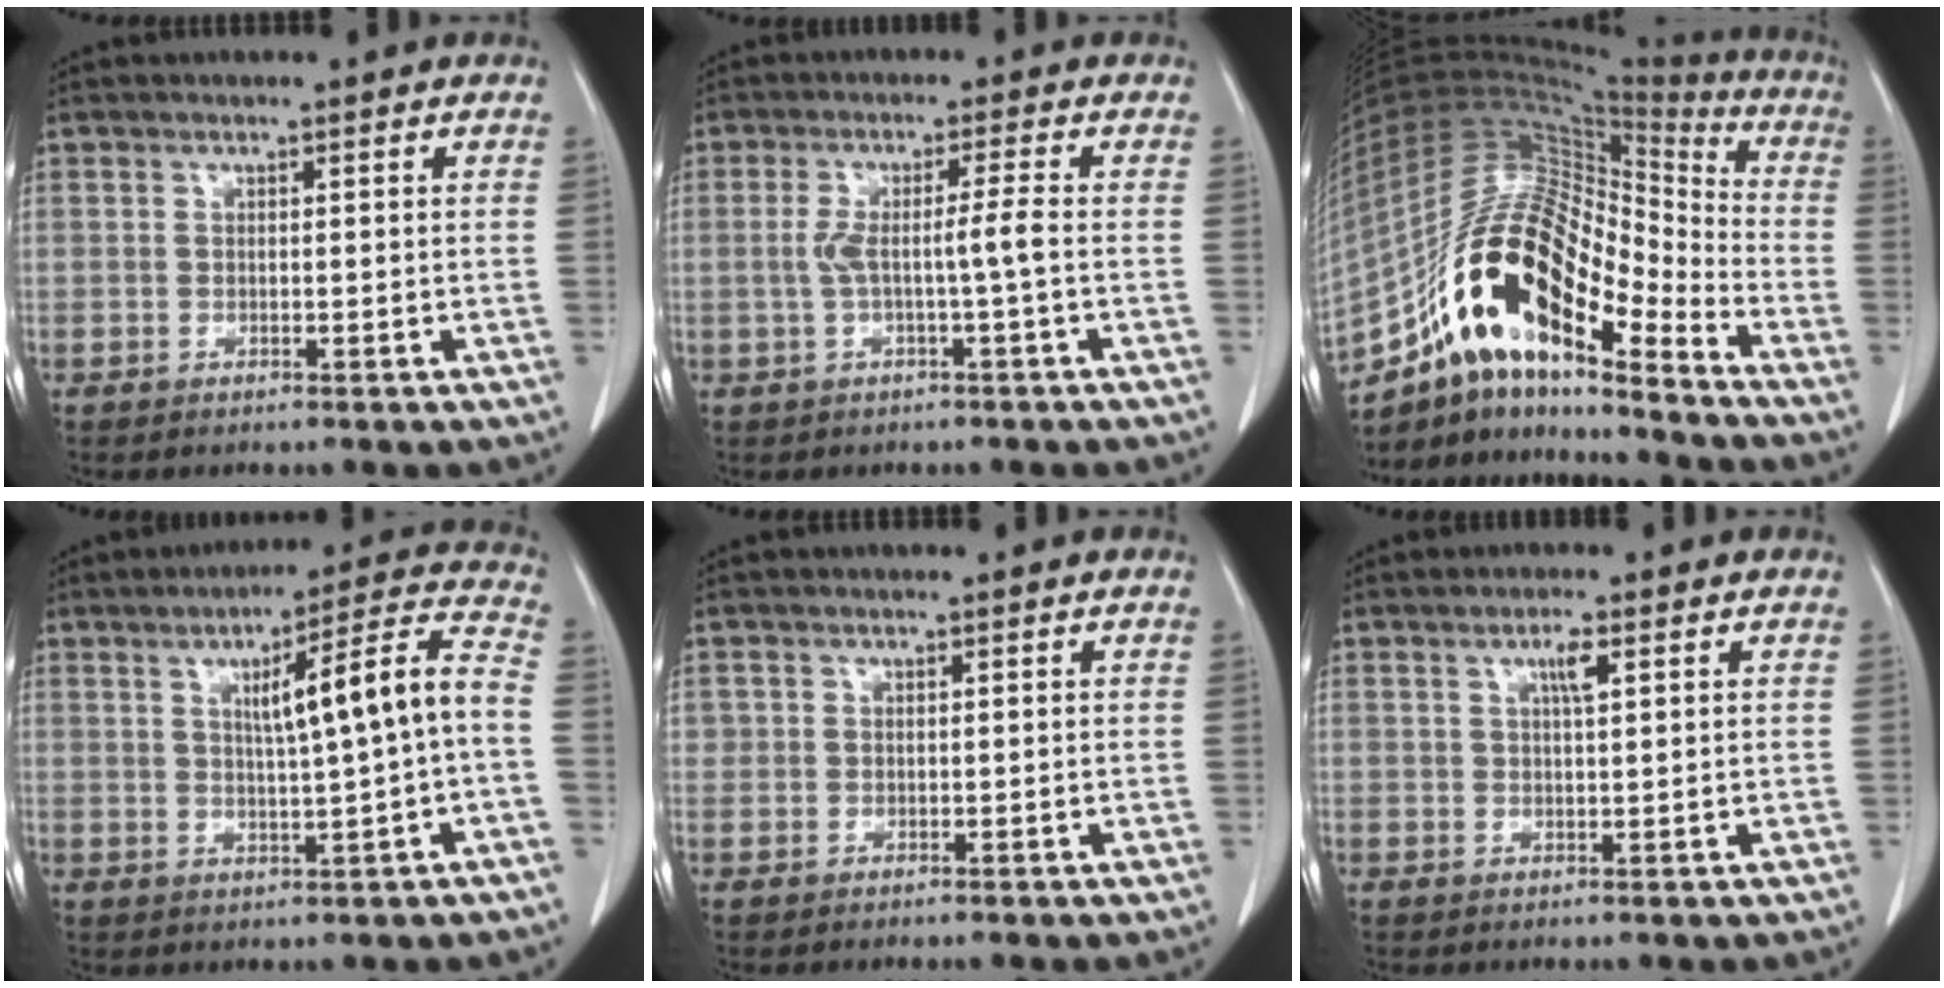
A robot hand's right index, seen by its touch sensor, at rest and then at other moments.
{"total": 4.1, "force": [-0.5, -0.6, 4.1], "torque": [-0.078, 0.010, -0.003]}
{"total": 21.6, "force": [-13.0, 6.4, 16.0], "torque": [-0.331, 0.020, -0.229]}
{"total": 11.0, "force": [0.5, -0.1, 11.0], "torque": [-0.161, 0.020, 0.009]}
{"total": 0.8, "force": [0.2, 0.7, 0.0], "torque": [0.013, 0.005, 0.004]}
{"total": 2.4, "force": [1.1, 0.1, 2.1], "torque": [-0.041, 0.000, 0.018]}